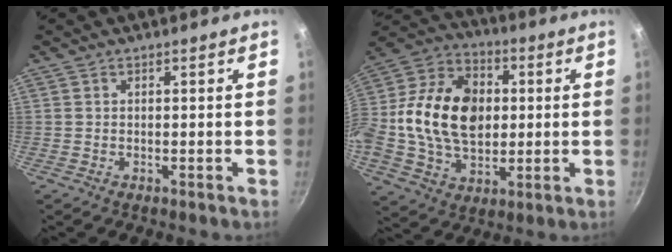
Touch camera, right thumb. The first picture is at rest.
{"total": 22.3, "force": [1.2, 15.8, 15.7], "torque": [-0.260, 0.026, 0.014]}